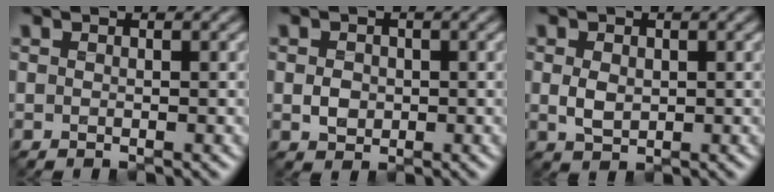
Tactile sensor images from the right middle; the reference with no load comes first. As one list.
[{"total": 1.5, "force": [-0.2, 1.4, 0.6], "torque": [-0.013, -0.004, -0.005]}, {"total": 1.7, "force": [0.0, 1.3, 1.1], "torque": [-0.024, -0.001, 0.001]}]